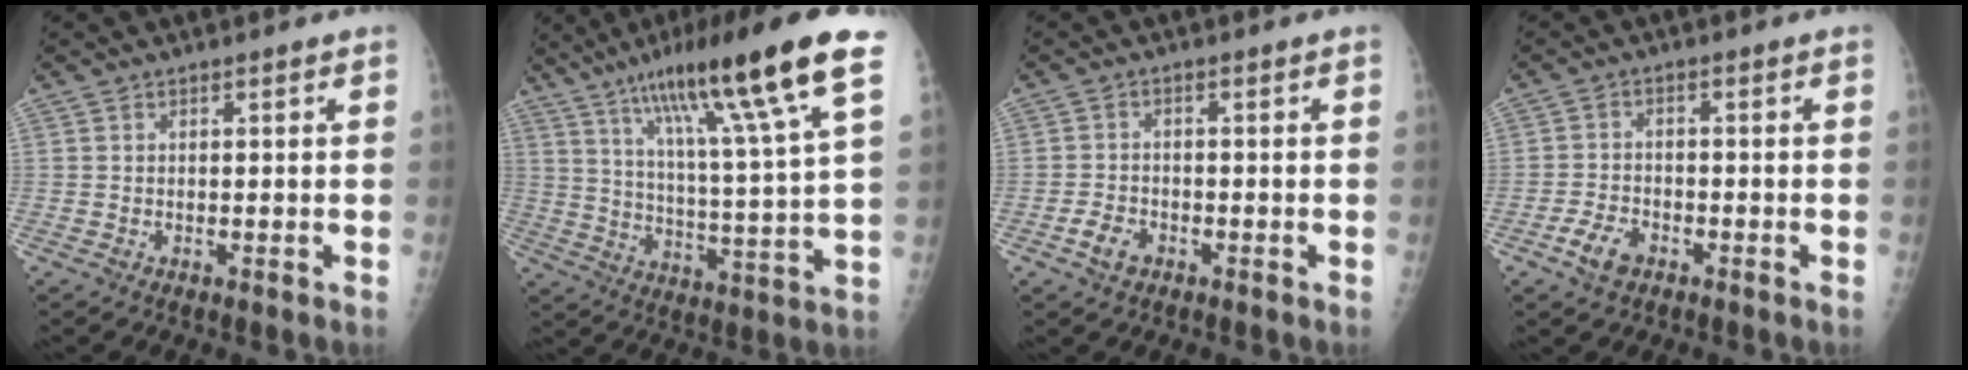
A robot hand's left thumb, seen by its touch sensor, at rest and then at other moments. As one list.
[{"total": 21.9, "force": [12.7, 1.8, 17.8], "torque": [-0.272, -0.033, 0.201]}, {"total": 3.5, "force": [-1.8, 2.3, 1.9], "torque": [-0.032, 0.010, -0.032]}, {"total": 4.5, "force": [-2.6, 2.7, 2.5], "torque": [-0.046, 0.011, -0.047]}]